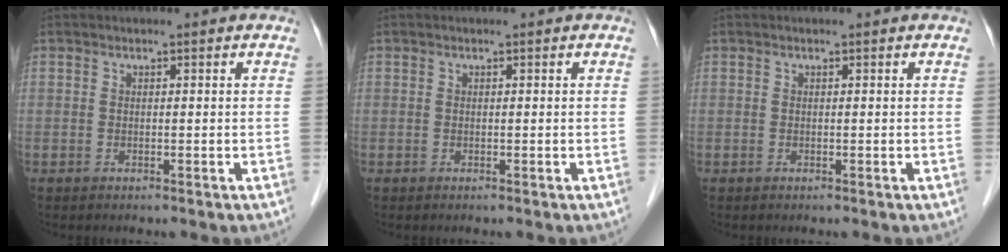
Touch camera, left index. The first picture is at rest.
{"total": 0.0}
{"total": 0.0}